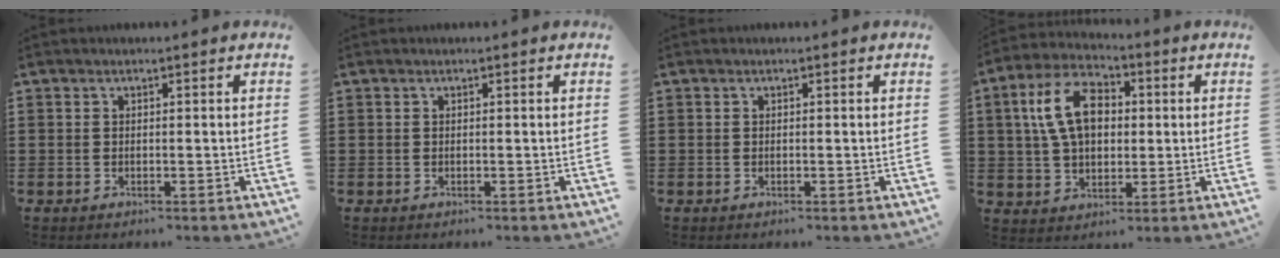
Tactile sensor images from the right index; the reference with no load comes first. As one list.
[{"total": 0.0}, {"total": 0.0}, {"total": 11.1, "force": [1.8, 6.8, 8.6], "torque": [-0.185, 0.014, 0.028]}]